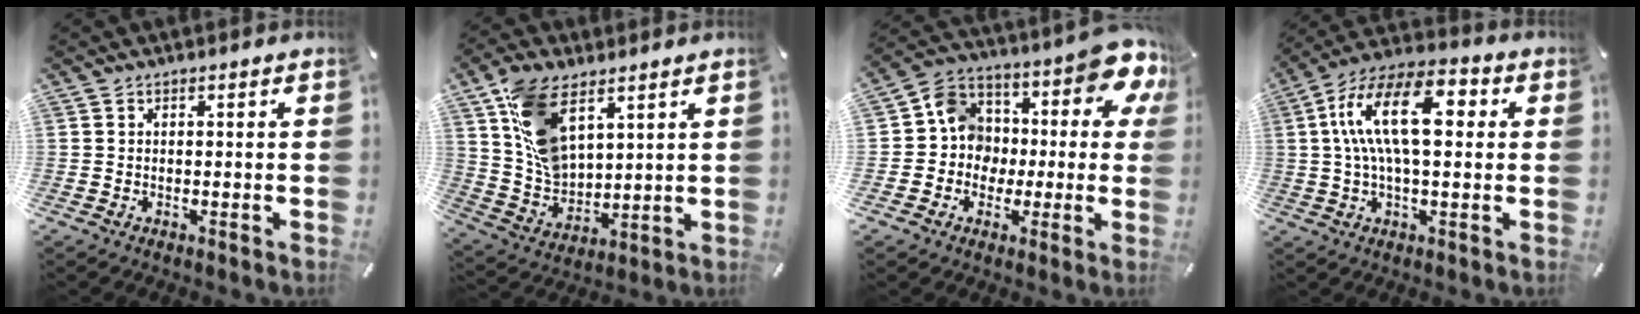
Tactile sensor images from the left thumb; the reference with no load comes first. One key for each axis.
{"total": 13.7, "fx": 6.9, "fy": 8.1, "fz": 8.5, "tx": -0.184, "ty": -0.019, "tz": 0.135}
{"total": 13.0, "fx": 2.9, "fy": 10.9, "fz": 6.5, "tx": -0.119, "ty": -0.037, "tz": 0.048}
{"total": 16.9, "fx": 3.1, "fy": 8.0, "fz": 14.5, "tx": -0.298, "ty": 0.002, "tz": 0.047}